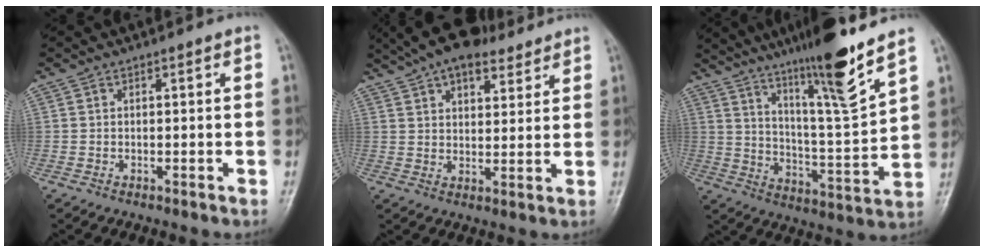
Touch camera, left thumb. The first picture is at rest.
{"total": 14.8, "force": [11.0, 6.6, 7.5], "torque": [-0.105, -0.004, 0.177]}
{"total": 16.6, "force": [12.0, -0.1, 11.5], "torque": [-0.178, -0.072, 0.203]}